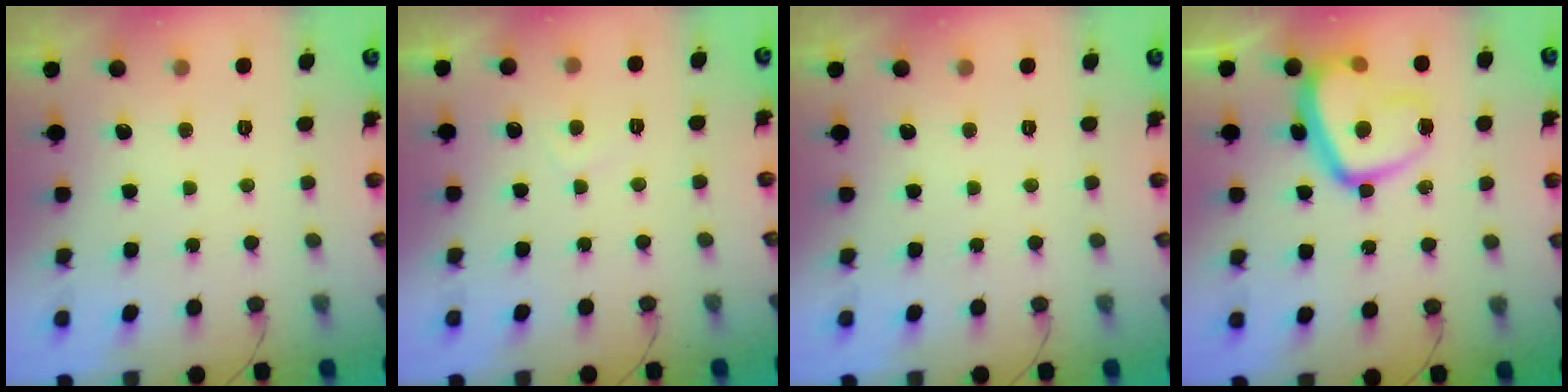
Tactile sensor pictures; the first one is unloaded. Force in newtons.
{"total": 1.3, "press": 1.2, "slide": 0.4}
{"total": 0.0}
{"total": 16.3, "press": 16.3, "slide": 1.4}